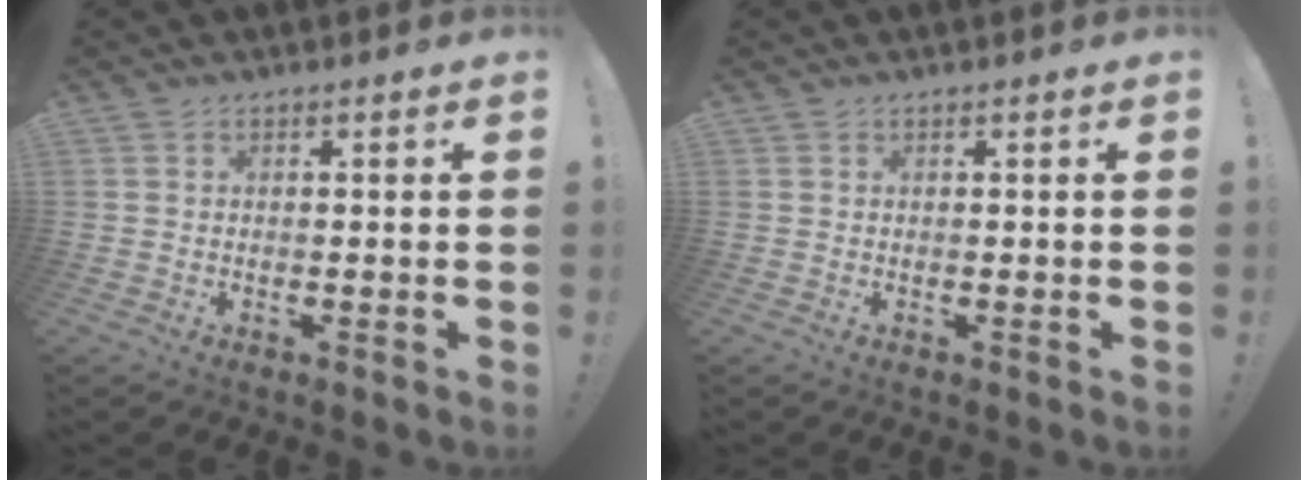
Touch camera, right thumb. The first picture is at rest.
{"total": 0.0}